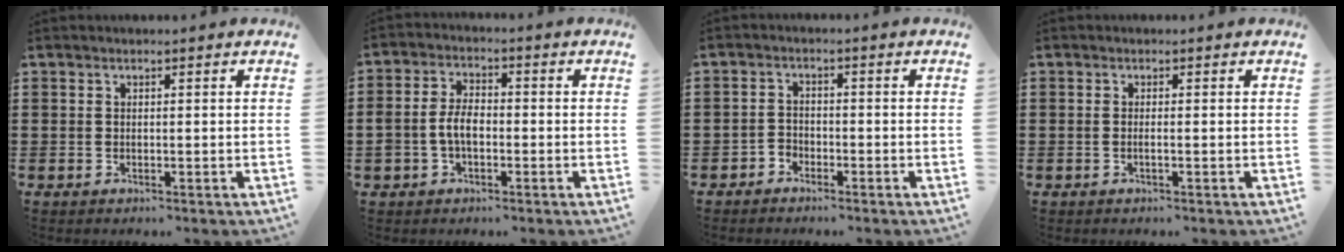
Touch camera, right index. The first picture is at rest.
{"total": 3.2, "force": [-0.5, 2.0, 2.5], "torque": [-0.055, 0.001, -0.013]}
{"total": 2.0, "force": [-1.8, 0.9, -0.1], "torque": [-0.005, 0.002, -0.040]}
{"total": 0.8, "force": [-0.3, 0.0, 0.7], "torque": [-0.014, -0.004, -0.005]}